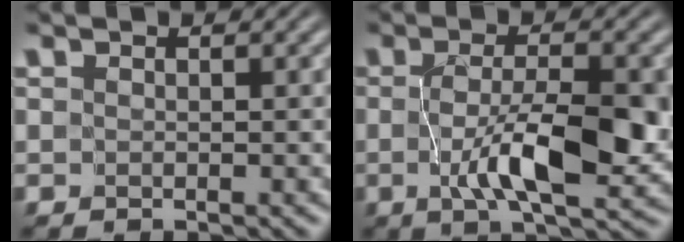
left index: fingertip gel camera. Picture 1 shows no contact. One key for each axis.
{"total": 7.4, "fx": -1.4, "fy": 2.2, "fz": 7.0, "tx": -0.122, "ty": -0.012, "tz": -0.017}